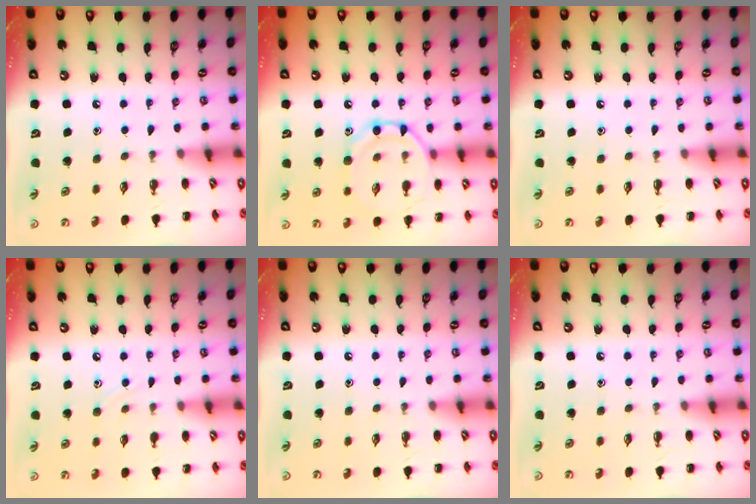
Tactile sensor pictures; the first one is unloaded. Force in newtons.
{"total": 11.7, "press": 11.7, "slide": 0.7}
{"total": 0.0}
{"total": 5.0, "press": 4.8, "slide": 1.6}
{"total": 0.0}
{"total": 0.0}